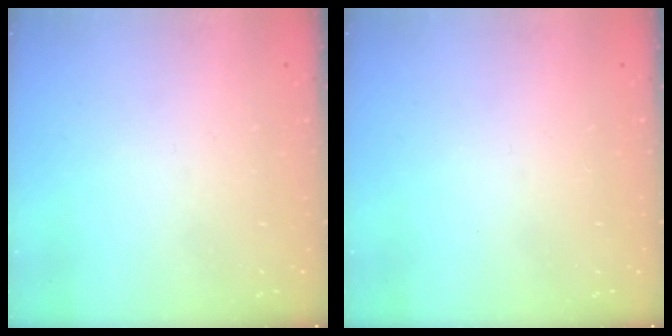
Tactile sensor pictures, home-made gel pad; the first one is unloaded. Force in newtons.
{"total": 0.0}